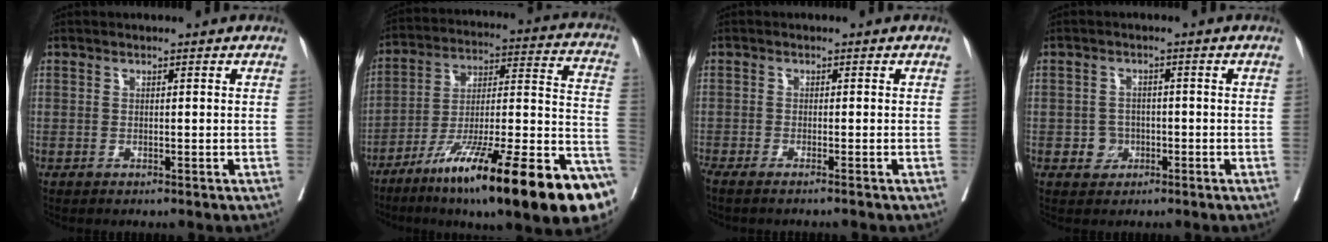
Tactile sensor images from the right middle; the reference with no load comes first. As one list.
[{"total": 30.5, "force": [-17.7, 3.7, 24.5], "torque": [-0.277, -0.009, -0.286]}, {"total": 2.1, "force": [-1.6, -0.4, 1.2], "torque": [-0.011, 0.002, -0.020]}, {"total": 2.7, "force": [-0.9, 2.5, 0.7], "torque": [-0.003, 0.008, -0.012]}]